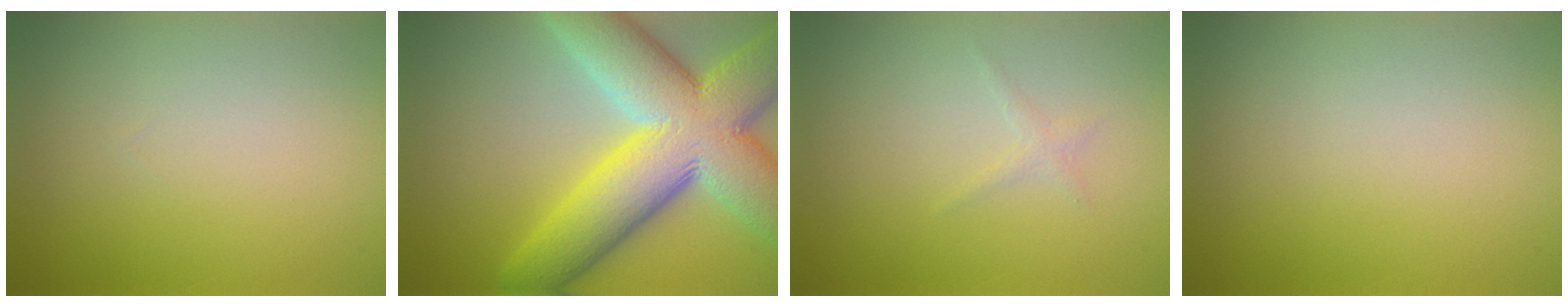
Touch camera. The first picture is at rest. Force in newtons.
{"total": 14.6, "press": 14.5, "slide": 0.7}
{"total": 0.7, "press": 0.7, "slide": 0.1}
{"total": 0.0}